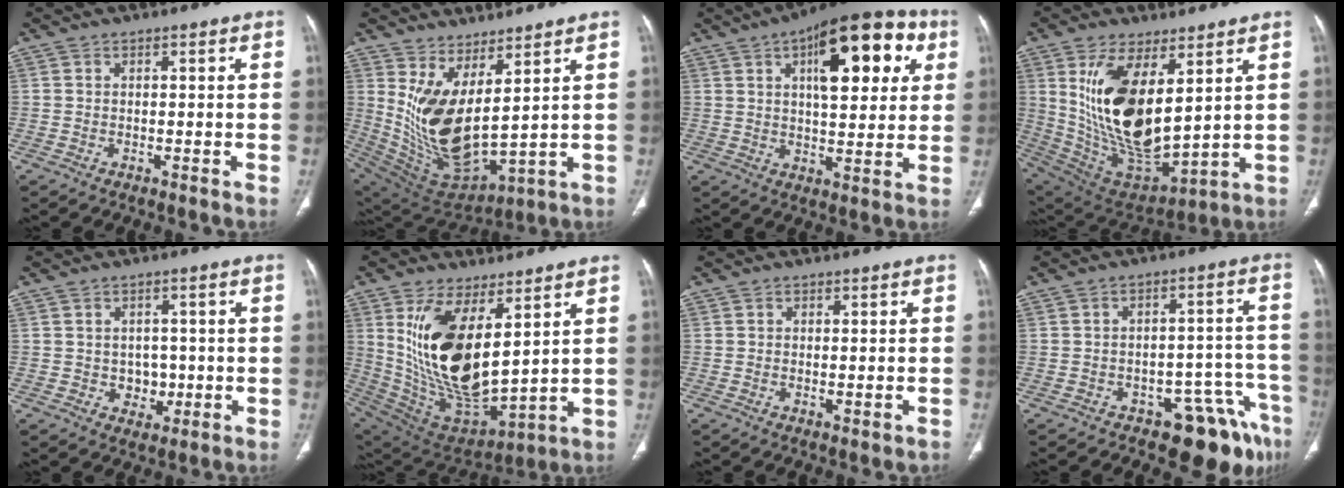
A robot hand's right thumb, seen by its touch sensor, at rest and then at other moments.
{"total": 15.3, "force": [5.5, 5.7, 13.0], "torque": [-0.250, -0.062, 0.137]}
{"total": 21.0, "force": [7.7, 9.1, 17.3], "torque": [-0.204, 0.002, 0.106]}
{"total": 20.5, "force": [5.9, 9.3, 17.3], "torque": [-0.312, -0.040, 0.133]}
{"total": 4.4, "force": [-0.6, 3.6, 2.3], "torque": [-0.004, 0.004, -0.003]}
{"total": 20.6, "force": [6.2, 9.2, 17.3], "torque": [-0.317, -0.045, 0.141]}
{"total": 1.5, "force": [-0.5, 0.7, 1.2], "torque": [-0.016, -0.001, -0.001]}
{"total": 11.0, "force": [-7.3, 5.4, 6.2], "torque": [-0.028, 0.068, -0.095]}